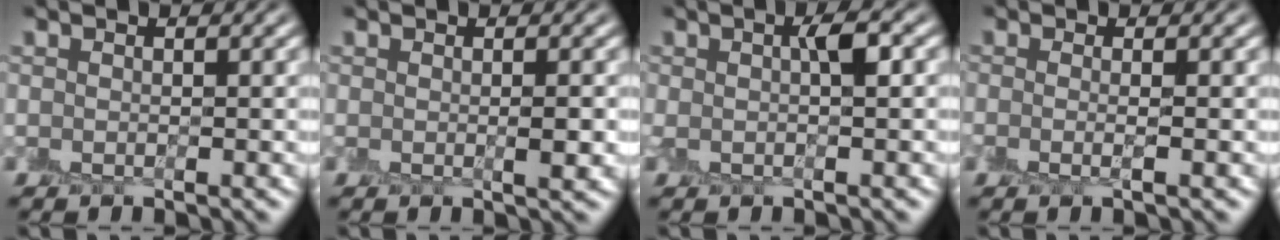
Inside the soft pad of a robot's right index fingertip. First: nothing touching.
{"total": 1.3, "force": [-0.1, 0.1, 1.3], "torque": [-0.022, -0.004, 0.000]}
{"total": 2.5, "force": [0.4, 0.3, 2.4], "torque": [-0.043, 0.004, 0.001]}
{"total": 1.5, "force": [-0.4, 0.1, 1.4], "torque": [-0.029, -0.008, -0.013]}